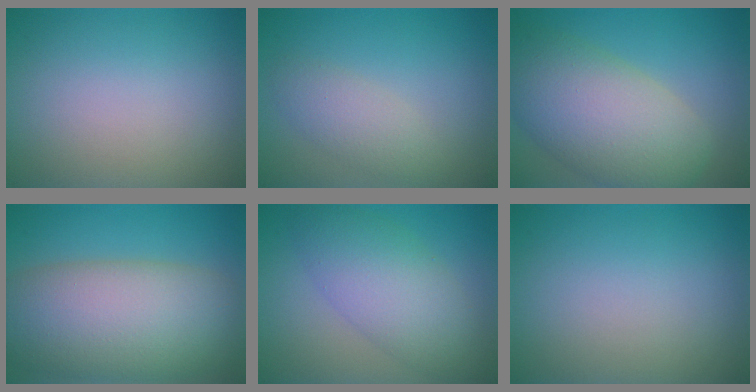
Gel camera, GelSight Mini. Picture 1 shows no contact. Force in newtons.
{"total": 2.5, "press": 2.5, "slide": 0.1}
{"total": 10.1, "press": 10.0, "slide": 0.7}
{"total": 11.9, "press": 11.9, "slide": 0.8}
{"total": 6.2, "press": 6.2, "slide": 0.2}
{"total": 0.0}